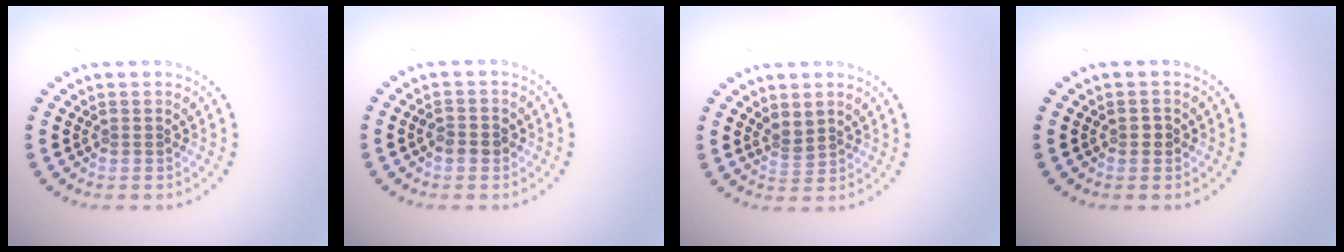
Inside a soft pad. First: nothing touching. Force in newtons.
{"total": 1.5, "press": 1.5, "slide": 0.1}
{"total": 1.7, "press": 1.2, "slide": 1.1}
{"total": 0.8, "press": 0.8, "slide": 0.1}